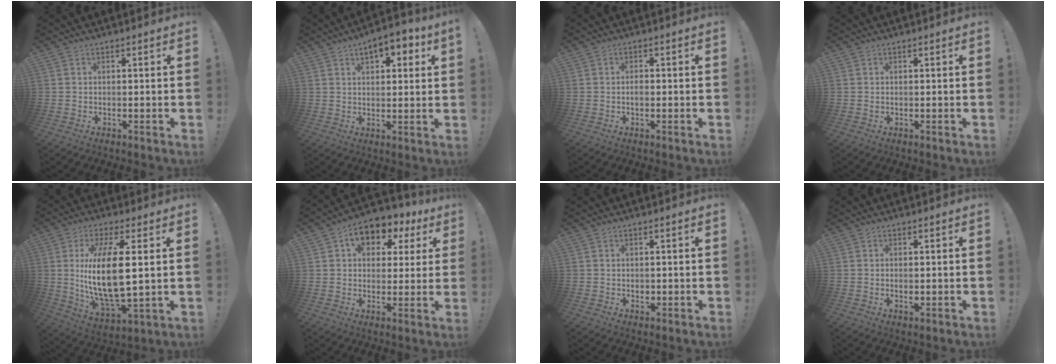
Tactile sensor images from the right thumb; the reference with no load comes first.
{"total": 6.8, "force": [3.8, 3.3, 4.6], "torque": [-0.055, -0.013, 0.061]}
{"total": 1.7, "force": [-0.7, 1.0, 1.2], "torque": [-0.022, 0.004, -0.014]}
{"total": 0.0}
{"total": 18.2, "force": [2.6, 6.4, 16.8], "torque": [-0.343, -0.021, 0.035]}
{"total": 10.1, "force": [4.6, 7.3, 5.3], "torque": [-0.074, -0.022, 0.088]}
{"total": 1.1, "force": [0.1, 1.1, 0.3], "torque": [-0.004, 0.002, 0.001]}
{"total": 1.4, "force": [-0.1, 0.8, 1.1], "torque": [-0.021, 0.003, -0.003]}